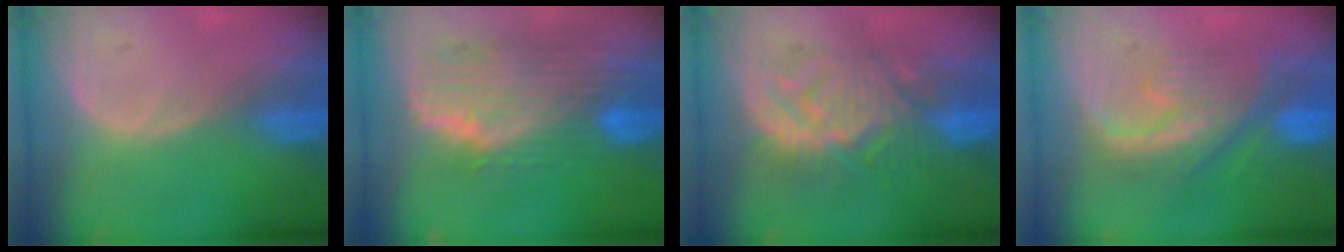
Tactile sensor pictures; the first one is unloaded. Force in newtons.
{"total": 10.3, "press": 9.0, "slide": 5.1}
{"total": 9.4, "press": 9.3, "slide": 1.4}
{"total": 8.4, "press": 8.3, "slide": 1.4}